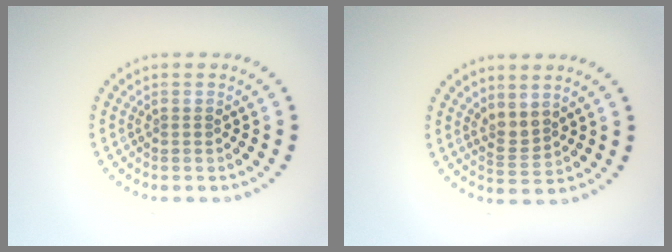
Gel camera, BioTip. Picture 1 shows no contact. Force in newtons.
{"total": 1.9, "press": 1.6, "slide": 1.1}